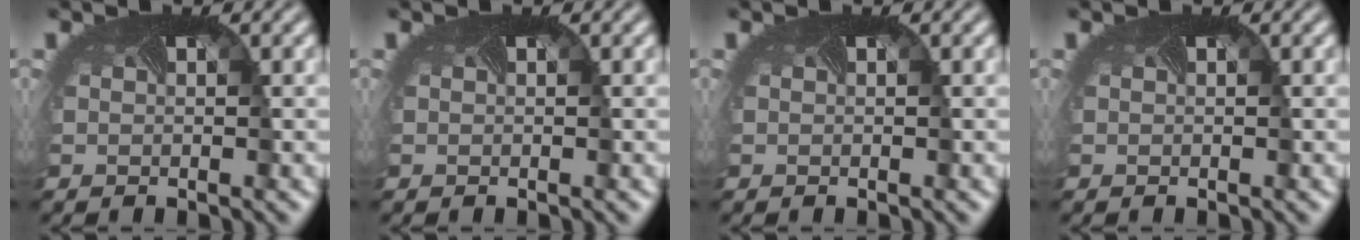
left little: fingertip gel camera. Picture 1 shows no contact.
{"total": 0.0}
{"total": 0.0}
{"total": 0.0}